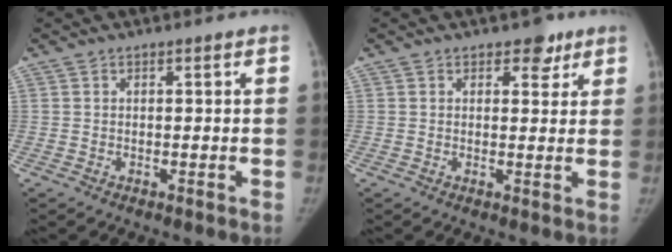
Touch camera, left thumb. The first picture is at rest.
{"total": 3.6, "force": [2.3, 2.3, 1.6], "torque": [0.005, -0.011, 0.029]}